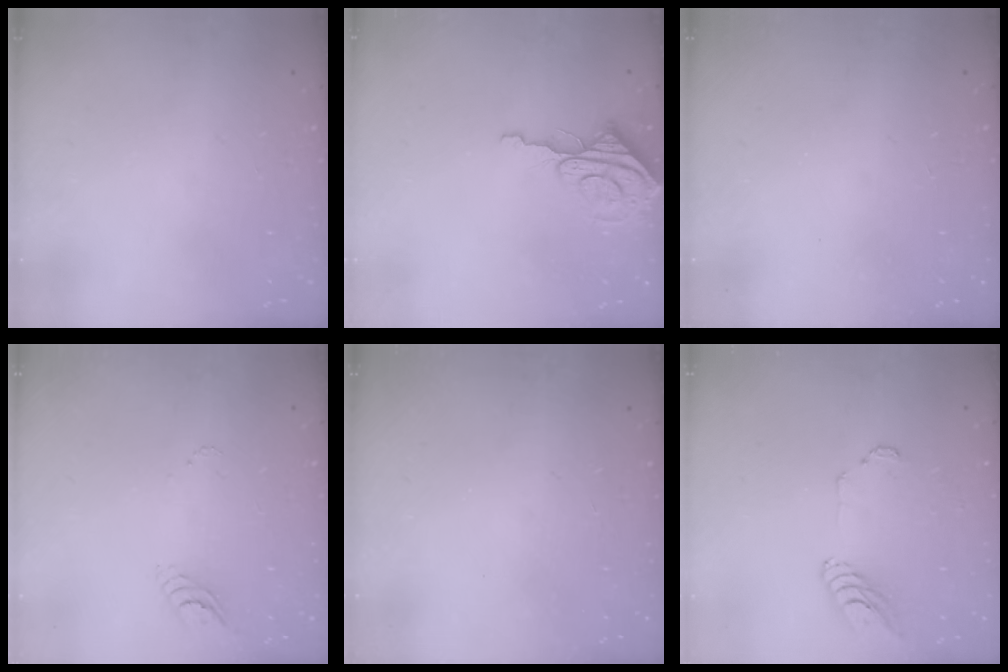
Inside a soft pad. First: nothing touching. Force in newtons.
{"total": 7.9, "press": 7.9, "slide": 0.5}
{"total": 0.0}
{"total": 3.6, "press": 3.5, "slide": 0.6}
{"total": 0.0}
{"total": 8.8, "press": 8.8, "slide": 0.9}